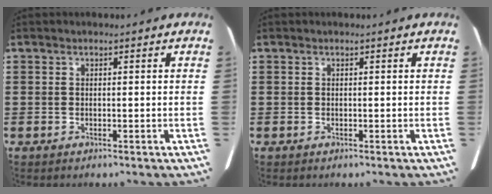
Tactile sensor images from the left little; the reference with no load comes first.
{"total": 0.0}